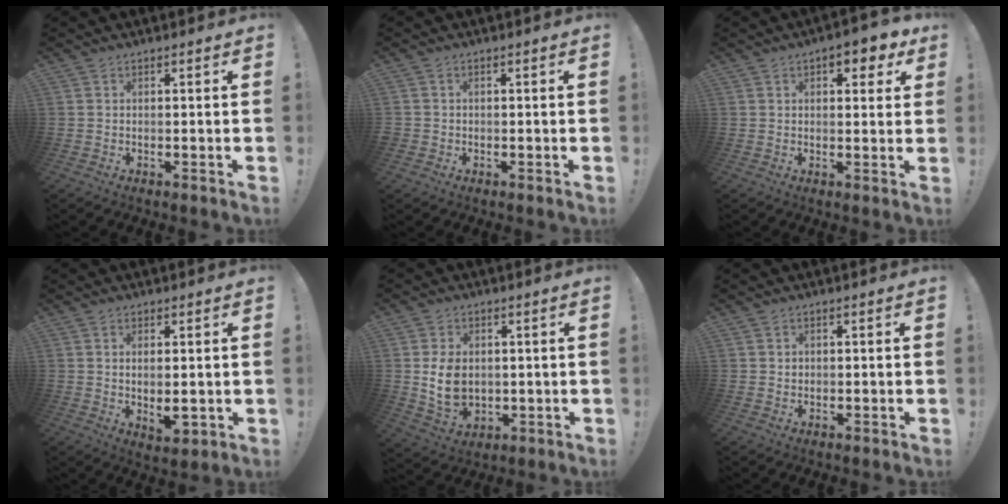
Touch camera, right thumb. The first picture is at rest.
{"total": 1.4, "force": [-0.5, 1.3, 0.4], "torque": [-0.006, 0.005, -0.009]}
{"total": 5.9, "force": [3.2, 2.9, 4.1], "torque": [-0.036, -0.013, 0.049]}
{"total": 4.8, "force": [0.6, 2.2, 4.3], "torque": [-0.043, -0.013, 0.013]}
{"total": 10.8, "force": [1.0, 8.8, 6.1], "torque": [-0.105, -0.011, 0.025]}
{"total": 1.3, "force": [0.4, 1.2, 0.1], "torque": [0.005, 0.000, 0.006]}